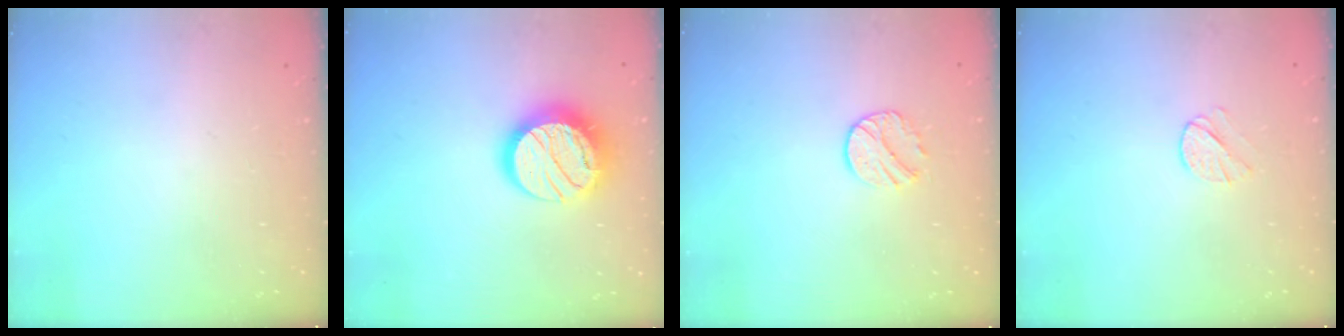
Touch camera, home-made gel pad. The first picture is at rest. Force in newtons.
{"total": 16.6, "press": 16.5, "slide": 1.1}
{"total": 7.0, "press": 7.0, "slide": 0.7}
{"total": 4.5, "press": 4.5, "slide": 0.6}